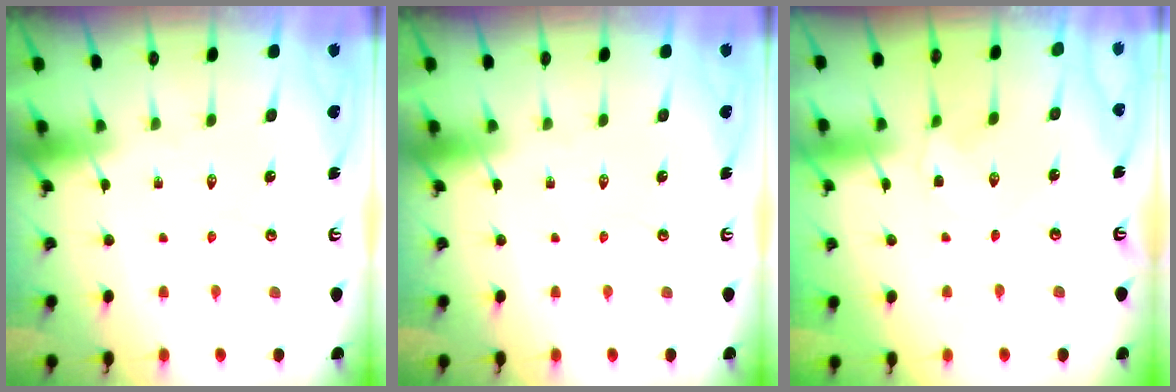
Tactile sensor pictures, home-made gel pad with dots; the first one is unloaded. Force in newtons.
{"total": 0.0}
{"total": 1.8, "press": 1.8, "slide": 0.3}